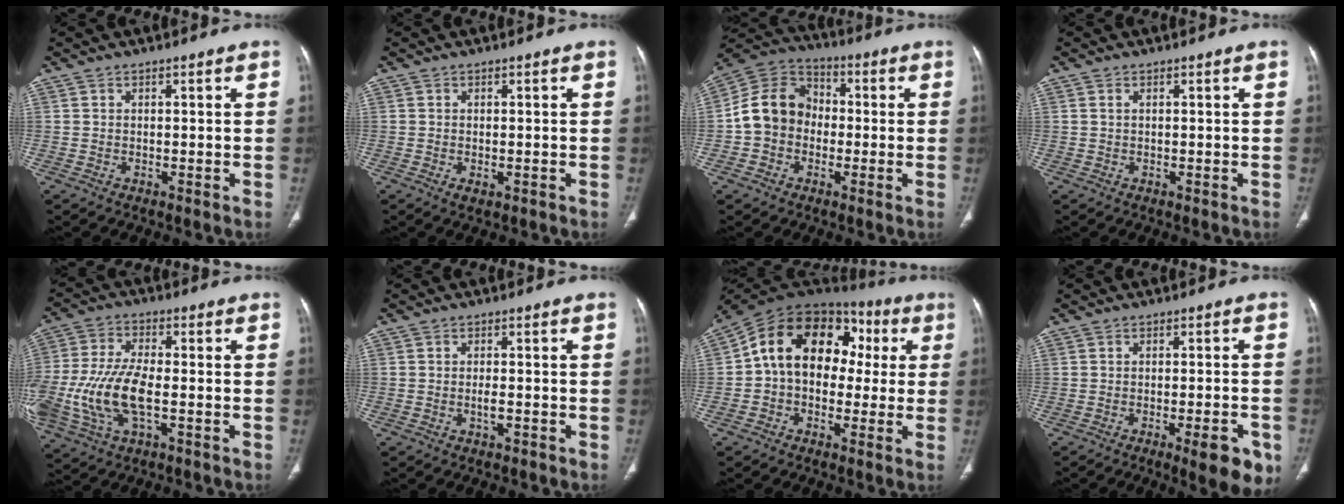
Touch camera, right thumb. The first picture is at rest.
{"total": 1.5, "force": [-0.5, 0.7, 1.2], "torque": [-0.023, -0.004, -0.005]}
{"total": 11.7, "force": [-1.2, 9.8, 6.2], "torque": [-0.100, 0.038, -0.036]}
{"total": 0.6, "force": [0.2, 0.3, 0.4], "torque": [-0.012, 0.004, 0.003]}
{"total": 16.3, "force": [-3.5, 7.6, 13.9], "torque": [-0.317, 0.009, -0.060]}
{"total": 1.8, "force": [-0.8, 0.7, 1.5], "torque": [-0.025, 0.002, -0.014]}
{"total": 17.6, "force": [1.9, 12.7, 12.0], "torque": [-0.154, 0.055, 0.016]}
{"total": 8.4, "force": [-4.1, 2.1, 7.0], "torque": [-0.080, 0.004, -0.049]}